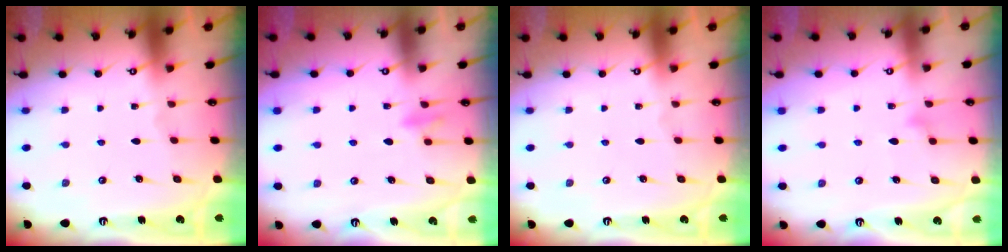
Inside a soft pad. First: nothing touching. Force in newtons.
{"total": 7.2, "press": 7.2, "slide": 1.0}
{"total": 0.0}
{"total": 9.5, "press": 9.5, "slide": 0.6}